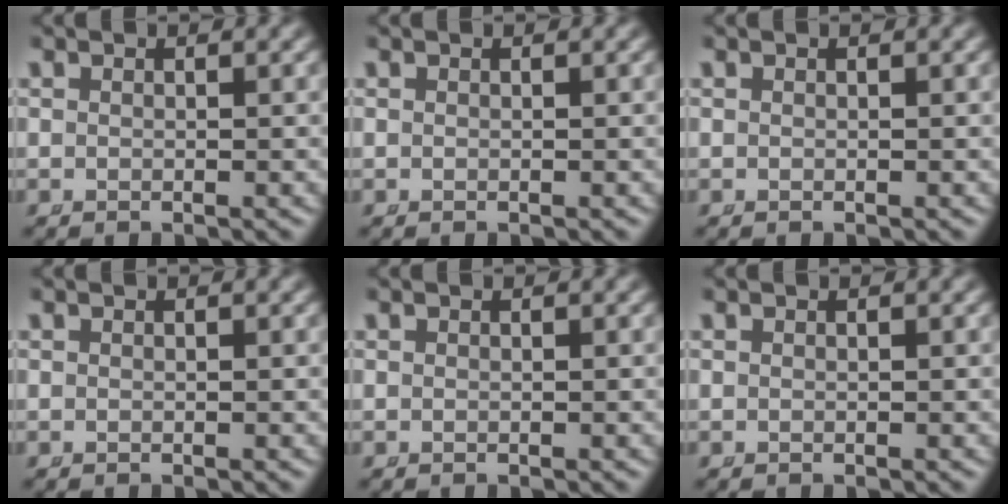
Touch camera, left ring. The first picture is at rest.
{"total": 0.0}
{"total": 0.0}
{"total": 0.0}
{"total": 0.0}
{"total": 0.0}